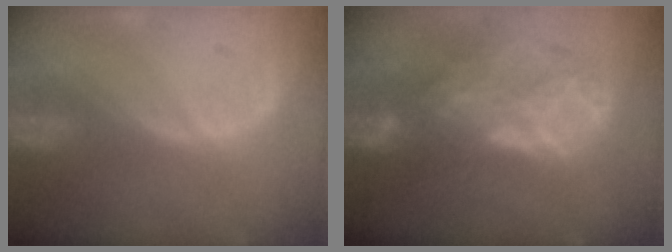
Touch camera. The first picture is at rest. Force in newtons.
{"total": 9.2, "press": 7.8, "slide": 4.8}